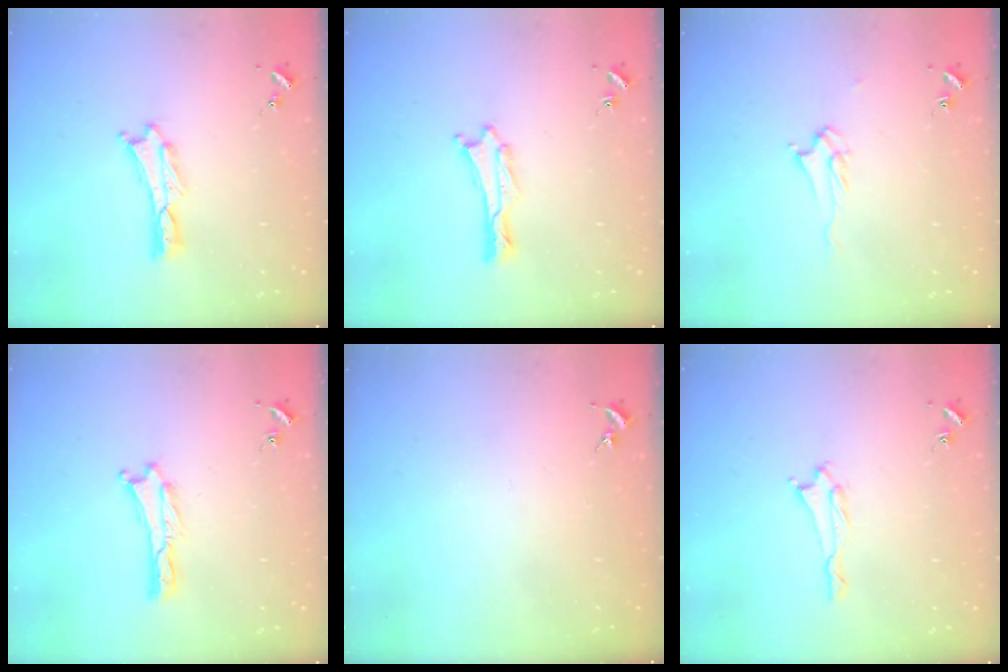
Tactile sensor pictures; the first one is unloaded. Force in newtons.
{"total": 0.6, "press": 0.5, "slide": 0.1}
{"total": 2.5, "press": 2.4, "slide": 0.4}
{"total": 0.0}
{"total": 0.0}
{"total": 1.3, "press": 1.3, "slide": 0.1}